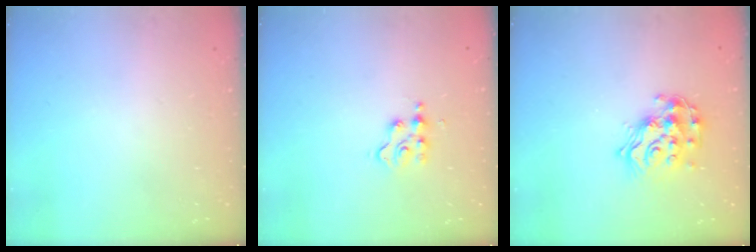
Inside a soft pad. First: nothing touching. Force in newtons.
{"total": 3.3, "press": 3.3, "slide": 0.3}
{"total": 14.9, "press": 14.9, "slide": 1.0}